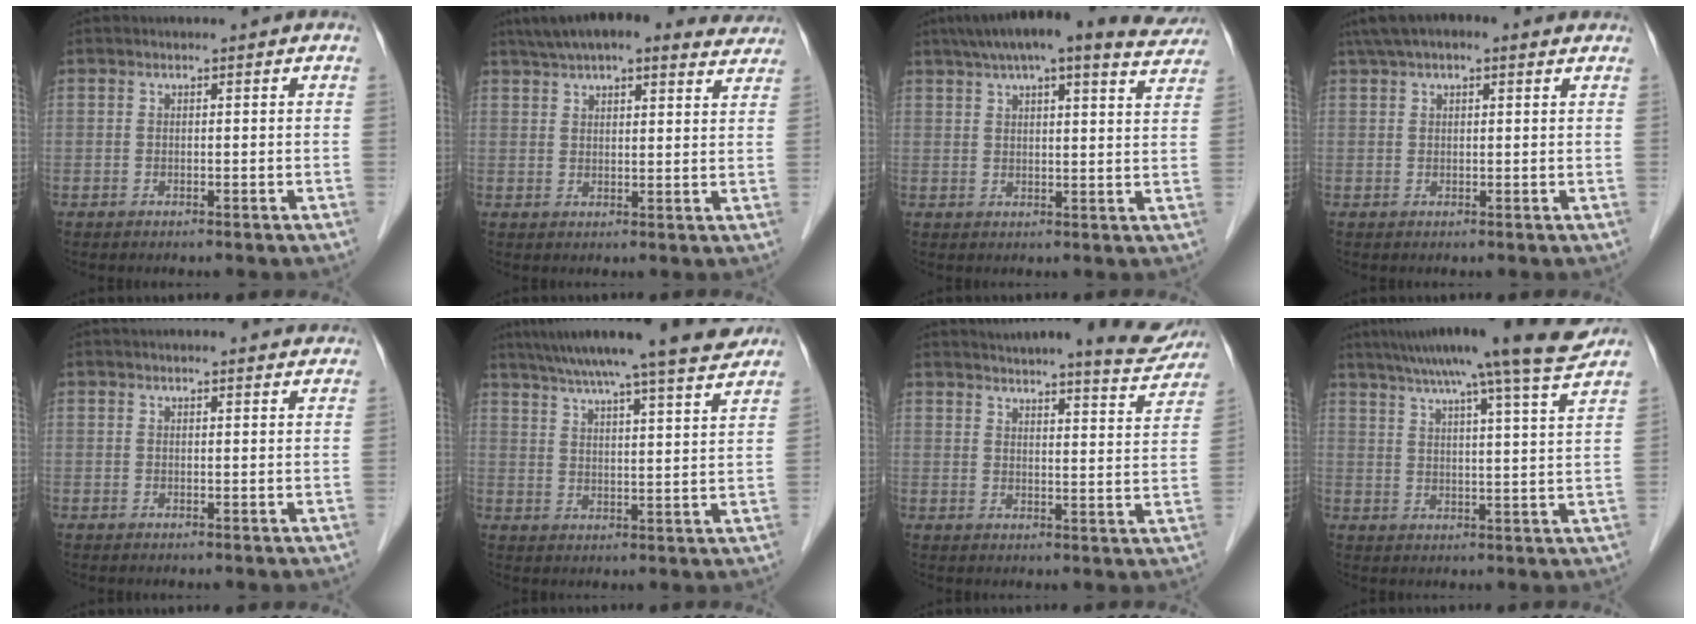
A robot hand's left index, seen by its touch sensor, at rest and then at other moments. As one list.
[{"total": 17.7, "force": [14.9, 4.8, 8.2], "torque": [-0.127, 0.046, 0.195]}, {"total": 18.7, "force": [15.8, 3.7, 9.4], "torque": [-0.144, 0.041, 0.199]}, {"total": 7.9, "force": [5.6, 2.7, 4.9], "torque": [-0.082, 0.049, 0.089]}, {"total": 7.8, "force": [7.4, 1.4, 2.0], "torque": [-0.015, 0.028, 0.076]}, {"total": 18.6, "force": [16.4, 0.1, 8.8], "torque": [-0.142, 0.000, 0.227]}, {"total": 14.0, "force": [13.2, 1.0, 4.8], "torque": [-0.057, -0.019, 0.157]}, {"total": 18.6, "force": [15.8, -1.6, 9.6], "torque": [-0.158, -0.013, 0.212]}]